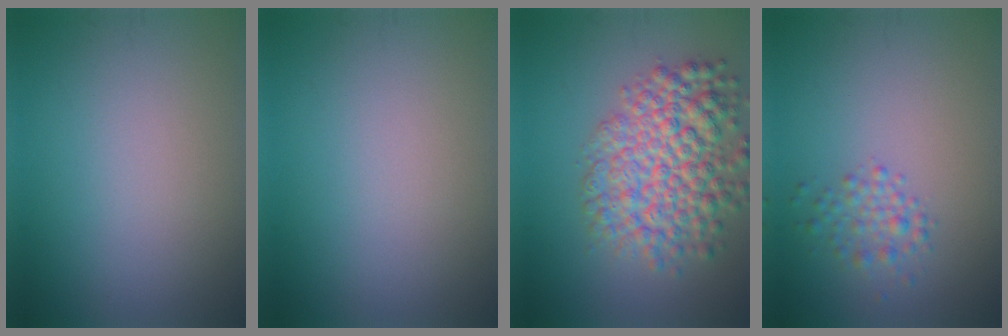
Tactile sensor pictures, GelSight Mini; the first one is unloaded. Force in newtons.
{"total": 0.0}
{"total": 7.8, "press": 7.8, "slide": 0.3}
{"total": 1.9, "press": 1.9, "slide": 0.1}